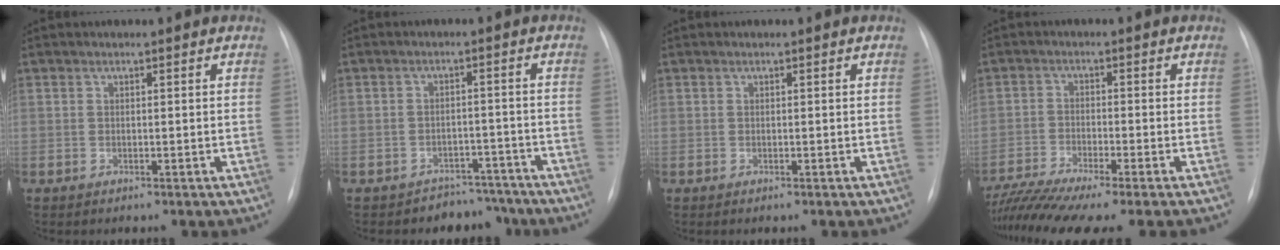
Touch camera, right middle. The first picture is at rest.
{"total": 5.2, "force": [-4.4, 2.7, -0.8], "torque": [0.022, 0.027, -0.062]}
{"total": 0.0}
{"total": 10.9, "force": [-9.3, -0.9, 5.6], "torque": [-0.090, -0.021, -0.152]}